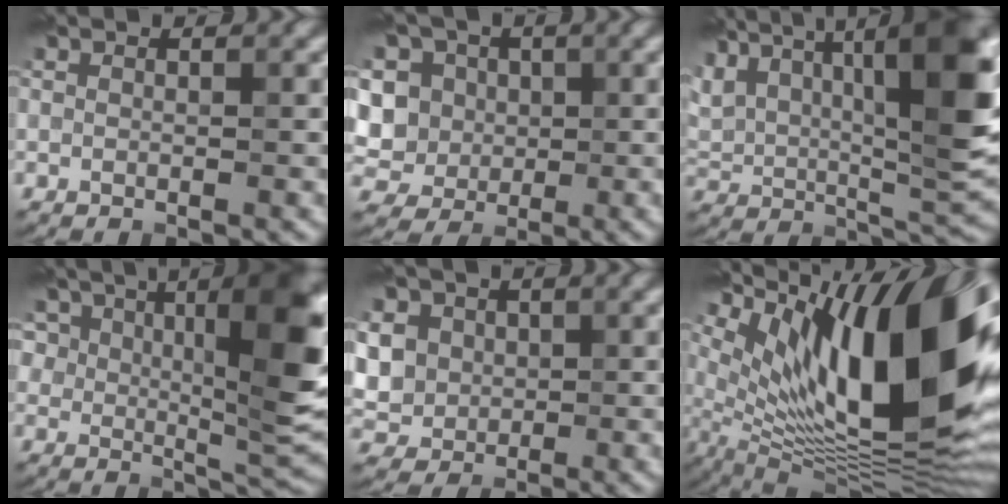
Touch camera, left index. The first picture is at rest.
{"total": 11.6, "force": [3.1, 9.9, 5.2], "torque": [-0.129, 0.037, 0.031]}
{"total": 13.5, "force": [5.7, 5.3, 11.0], "torque": [-0.188, 0.012, 0.099]}
{"total": 12.3, "force": [4.1, 4.7, 10.6], "torque": [-0.141, 0.004, 0.065]}
{"total": 8.5, "force": [2.3, 7.2, 3.9], "torque": [-0.086, 0.025, 0.024]}
{"total": 17.4, "force": [6.4, 6.2, 15.0], "torque": [-0.227, 0.007, 0.111]}